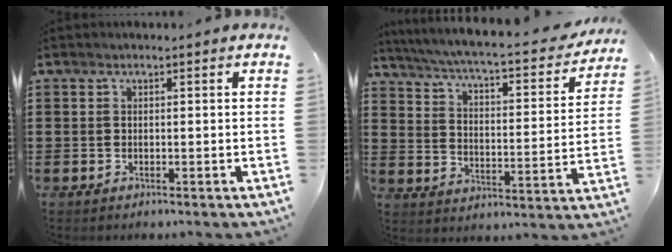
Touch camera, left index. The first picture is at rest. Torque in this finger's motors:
{"motor_torque": [1.25, -0.89, 1.05, 0.13]}